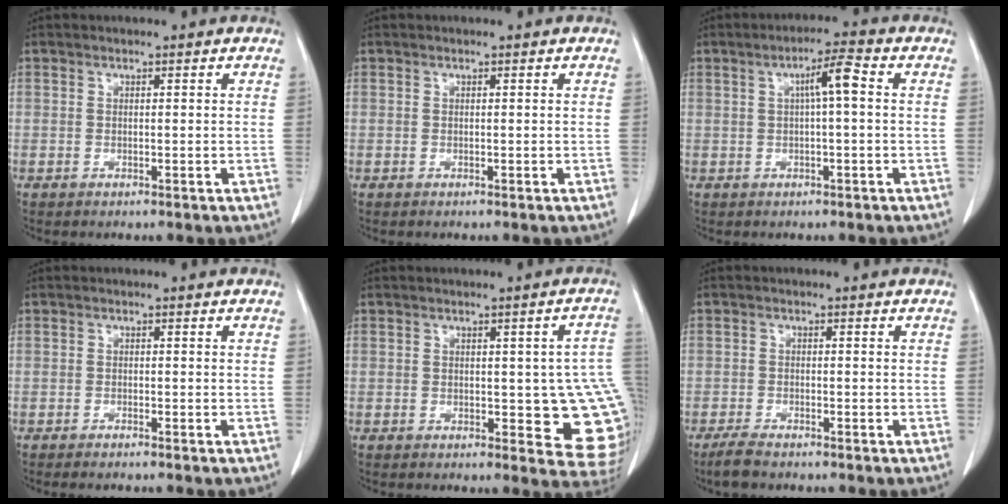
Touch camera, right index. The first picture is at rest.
{"total": 0.0}
{"total": 4.4, "force": [0.7, 0.3, 4.3], "torque": [-0.073, 0.013, 0.010]}
{"total": 1.2, "force": [-1.1, 0.0, 0.5], "torque": [-0.006, -0.002, -0.017]}
{"total": 11.2, "force": [-0.9, 4.2, 10.4], "torque": [-0.110, 0.006, -0.005]}
{"total": 2.9, "force": [-2.4, 0.8, 1.4], "torque": [-0.036, -0.005, -0.042]}